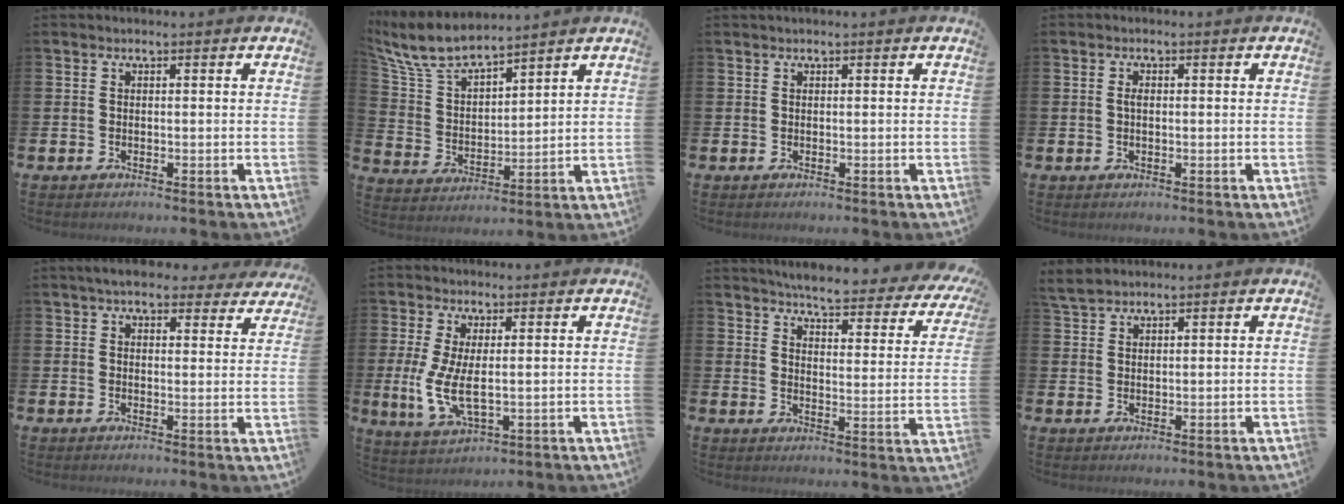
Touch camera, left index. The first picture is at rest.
{"total": 7.8, "force": [7.3, 1.6, 2.5], "torque": [-0.082, -0.036, 0.132]}
{"total": 0.0}
{"total": 0.9, "force": [0.0, 0.6, 0.7], "torque": [-0.011, 0.003, -0.003]}
{"total": 5.2, "force": [4.6, 1.8, 1.7], "torque": [-0.036, -0.014, 0.082]}
{"total": 6.4, "force": [0.9, 2.6, 5.8], "torque": [-0.110, -0.012, 0.016]}
{"total": 4.9, "force": [4.6, 0.5, 1.7], "torque": [-0.048, -0.042, 0.072]}
{"total": 3.0, "force": [2.8, 0.9, 0.6], "torque": [-0.017, -0.003, 0.054]}